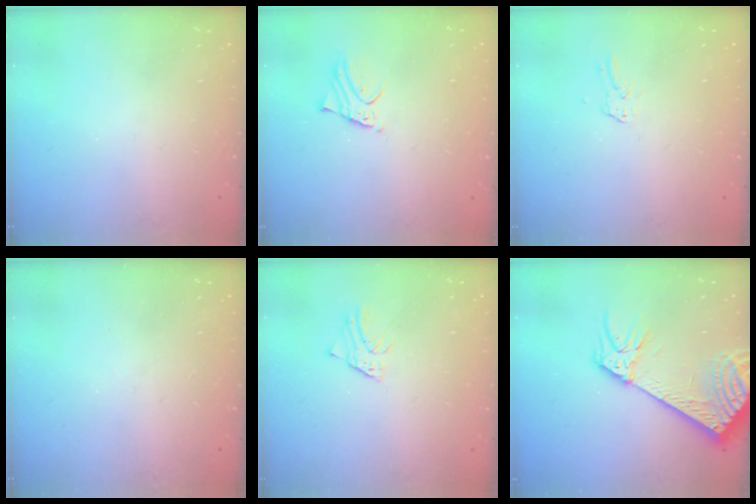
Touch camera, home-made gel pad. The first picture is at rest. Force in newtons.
{"total": 1.9, "press": 1.9, "slide": 0.3}
{"total": 1.9, "press": 1.9, "slide": 0.1}
{"total": 3.4, "press": 3.4, "slide": 0.2}
{"total": 1.5, "press": 1.5, "slide": 0.1}
{"total": 11.8, "press": 11.5, "slide": 2.4}